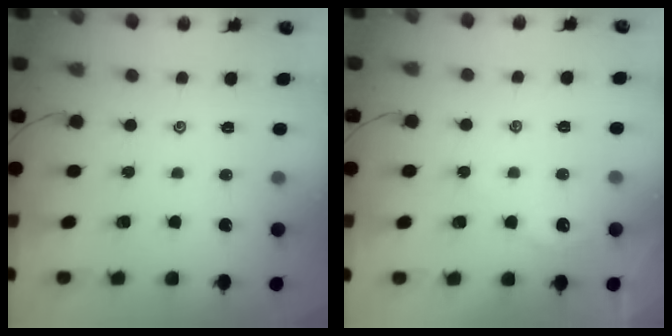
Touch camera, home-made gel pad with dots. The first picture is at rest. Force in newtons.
{"total": 1.9, "press": 1.9, "slide": 0.4}